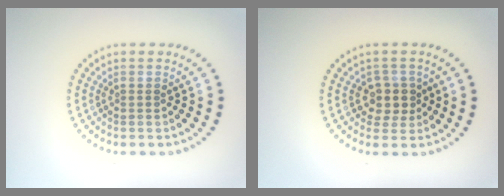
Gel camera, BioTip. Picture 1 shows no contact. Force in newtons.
{"total": 2.6, "press": 2.3, "slide": 1.3}